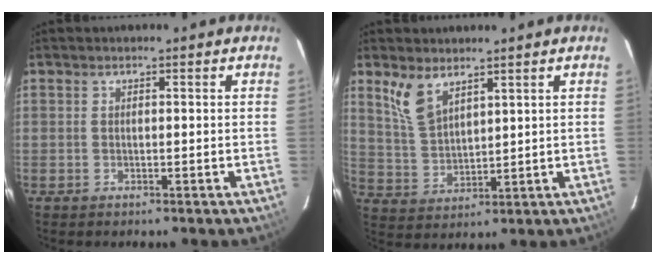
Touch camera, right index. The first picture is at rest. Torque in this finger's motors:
{"motor_torque": [0.52, 0.47, 0.29, 0.08]}